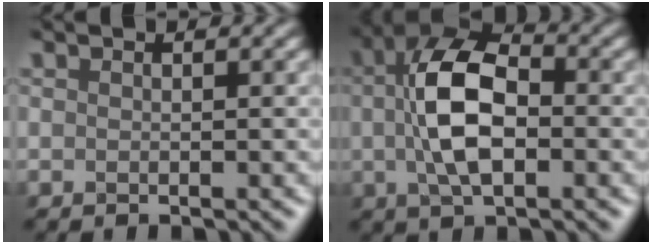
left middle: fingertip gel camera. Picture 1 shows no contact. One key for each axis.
{"total": 6.1, "fx": -0.4, "fy": 2.9, "fz": 5.4, "tx": -0.132, "ty": 0.009, "tz": 0.007}